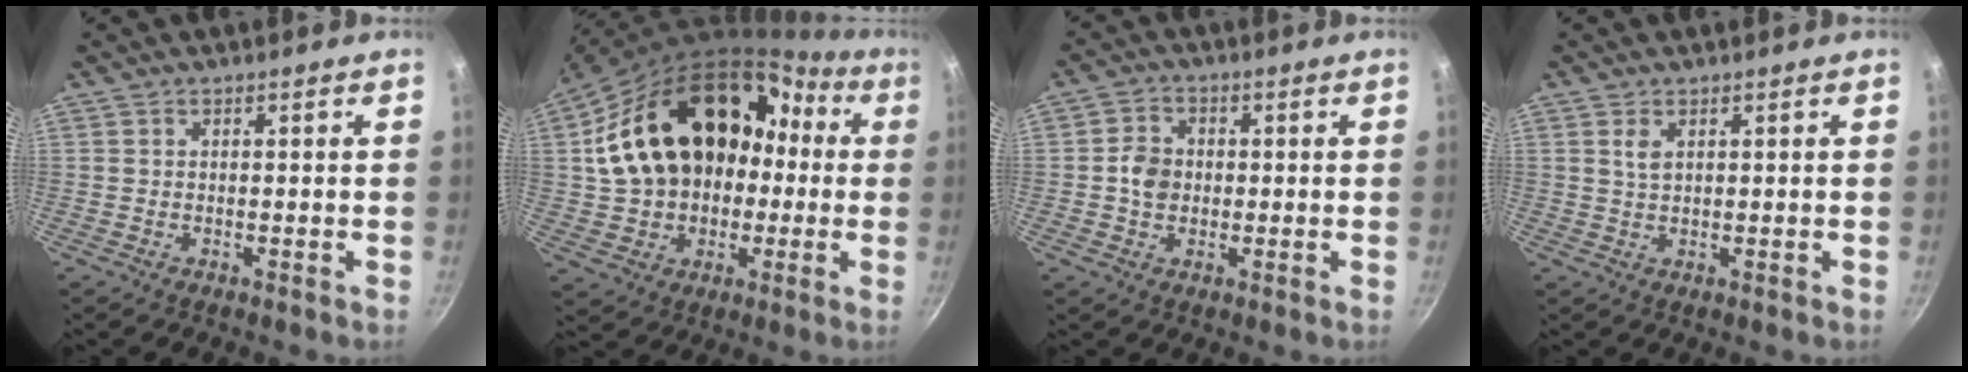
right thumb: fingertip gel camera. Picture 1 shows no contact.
{"total": 25.9, "force": [2.6, 18.9, 17.4], "torque": [-0.286, 0.066, 0.059]}
{"total": 4.8, "force": [-0.1, 4.0, 2.6], "torque": [-0.028, 0.010, -0.011]}
{"total": 2.2, "force": [1.0, 1.2, 1.6], "torque": [-0.030, -0.005, 0.021]}